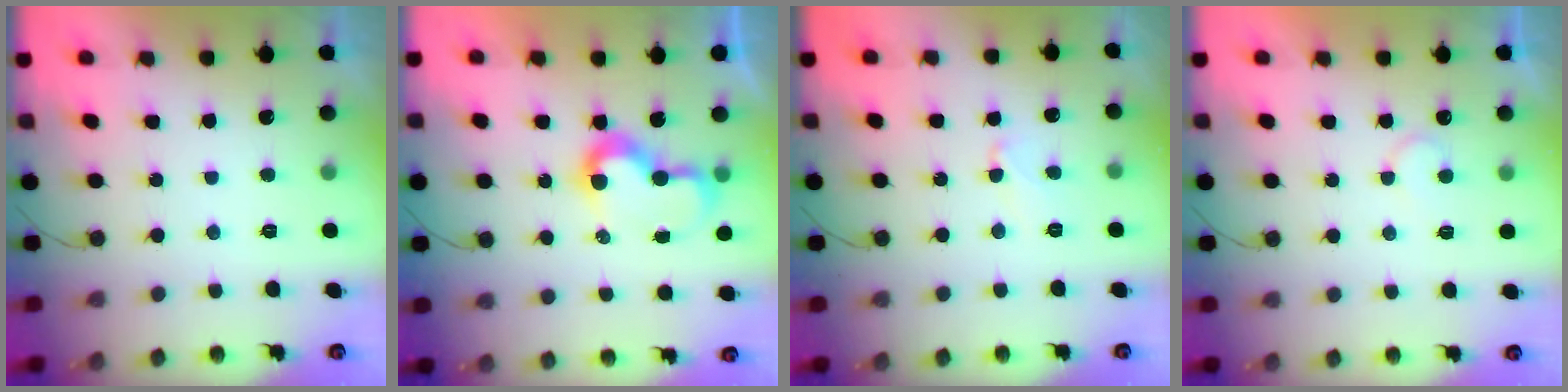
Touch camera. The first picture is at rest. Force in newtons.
{"total": 8.7, "press": 8.7, "slide": 0.2}
{"total": 5.1, "press": 5.1, "slide": 0.6}
{"total": 6.0, "press": 6.0, "slide": 0.6}